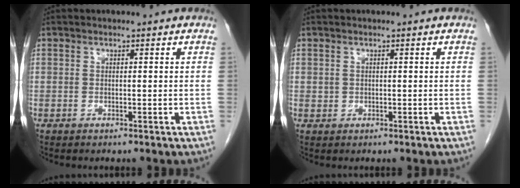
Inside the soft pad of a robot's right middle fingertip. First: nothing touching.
{"total": 0.6, "force": [0.2, 0.5, 0.1], "torque": [0.005, 0.003, 0.001]}